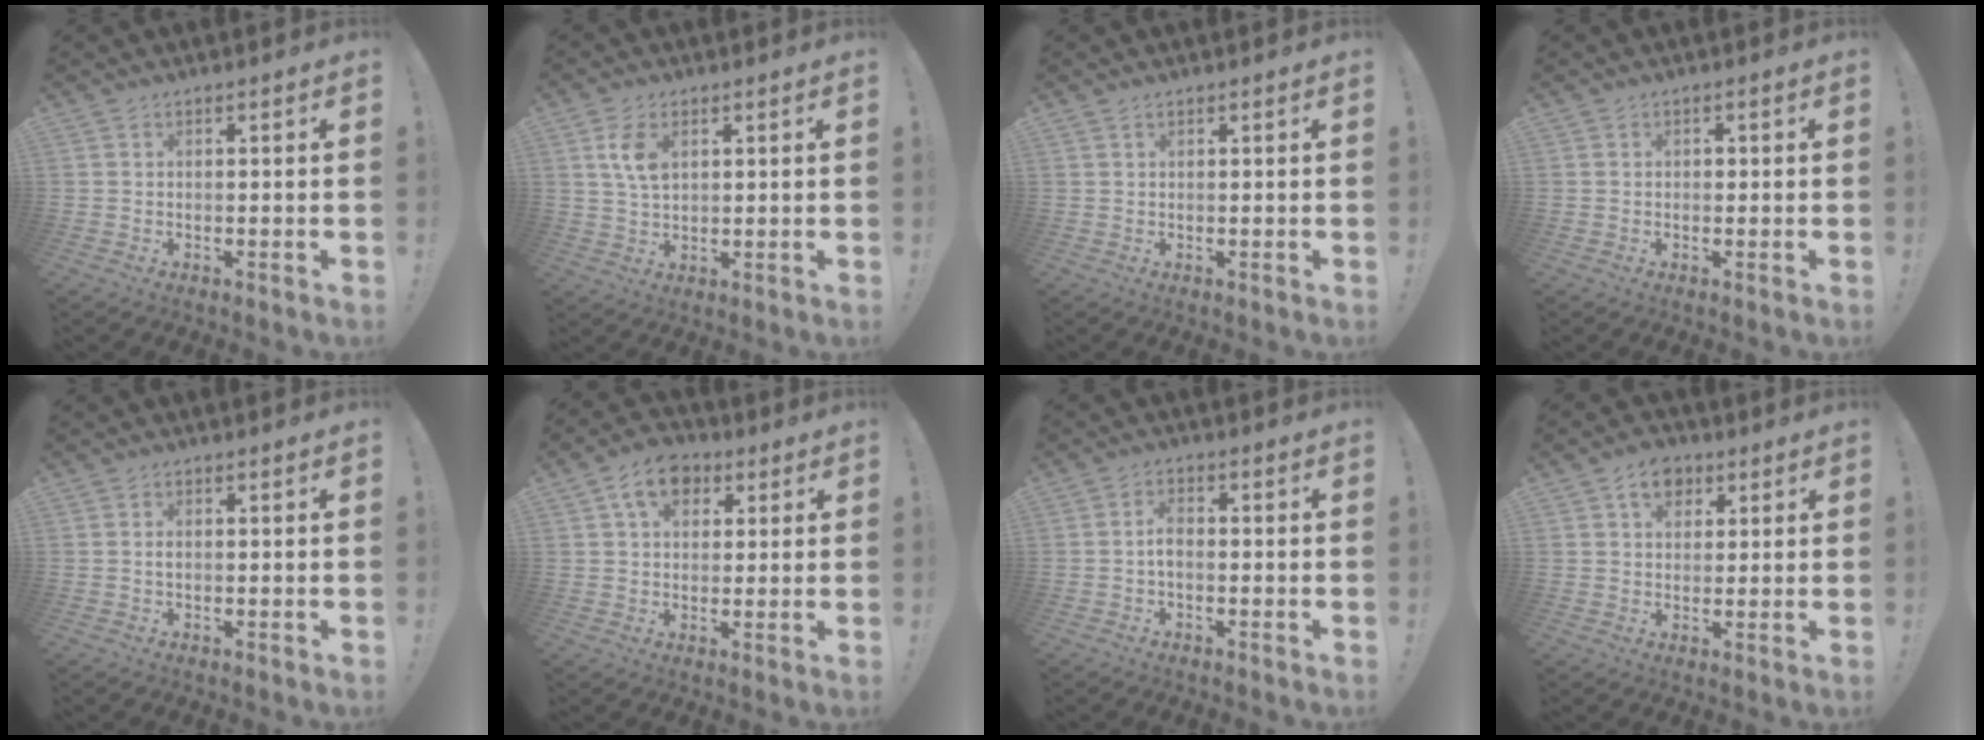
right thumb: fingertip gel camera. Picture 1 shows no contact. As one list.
[{"total": 7.3, "force": [2.7, 4.5, 5.1], "torque": [-0.088, -0.007, 0.048]}, {"total": 0.8, "force": [0.7, 0.3, 0.4], "torque": [-0.008, 0.000, 0.013]}, {"total": 0.8, "force": [-0.2, 0.7, 0.3], "torque": [-0.001, 0.001, -0.005]}, {"total": 0.9, "force": [-0.1, 0.5, 0.7], "torque": [-0.018, 0.003, -0.001]}, {"total": 9.7, "force": [4.2, 6.7, 5.6], "torque": [-0.087, 0.000, 0.078]}, {"total": 3.4, "force": [-0.7, 1.9, 2.8], "torque": [-0.052, 0.007, -0.011]}, {"total": 7.3, "force": [3.5, 5.3, 3.7], "torque": [-0.048, -0.003, 0.064]}]